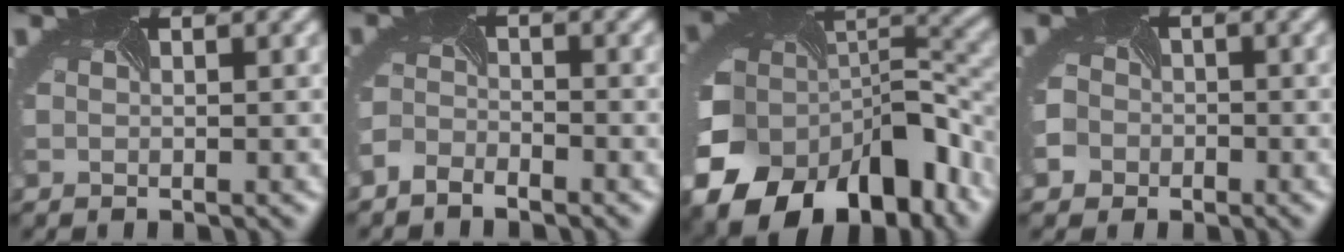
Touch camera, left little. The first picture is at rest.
{"total": 2.3, "force": [-2.2, 0.6, 0.4], "torque": [-0.016, -0.007, -0.050]}
{"total": 16.5, "force": [-7.7, 10.7, 9.9], "torque": [-0.218, -0.057, -0.099]}
{"total": 4.2, "force": [-2.3, 3.4, 0.8], "torque": [-0.001, -0.011, -0.043]}